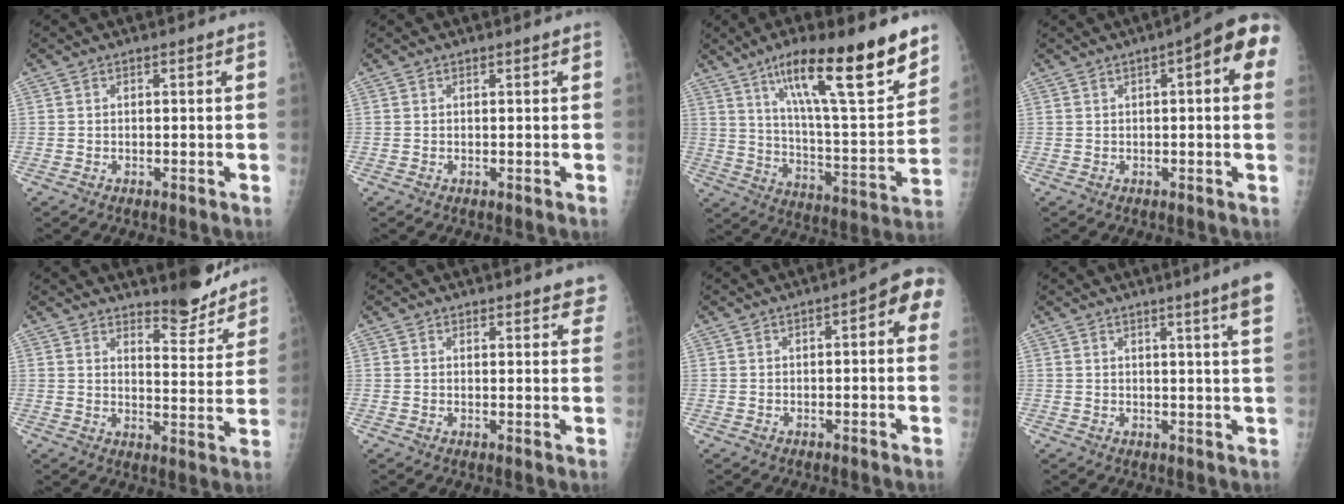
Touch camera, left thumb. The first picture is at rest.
{"total": 0.0}
{"total": 23.3, "force": [14.5, 4.7, 17.7], "torque": [-0.255, -0.060, 0.239]}
{"total": 10.7, "force": [3.3, 3.1, 9.7], "torque": [-0.102, 0.014, 0.028]}
{"total": 9.4, "force": [8.6, 2.2, 3.1], "torque": [-0.019, -0.078, 0.124]}
{"total": 5.8, "force": [5.2, 1.9, 1.8], "torque": [0.018, -0.021, 0.050]}
{"total": 6.9, "force": [1.9, 2.4, 6.2], "torque": [-0.057, 0.016, 0.010]}
{"total": 7.6, "force": [4.9, -0.8, 5.8], "torque": [-0.074, -0.021, 0.050]}